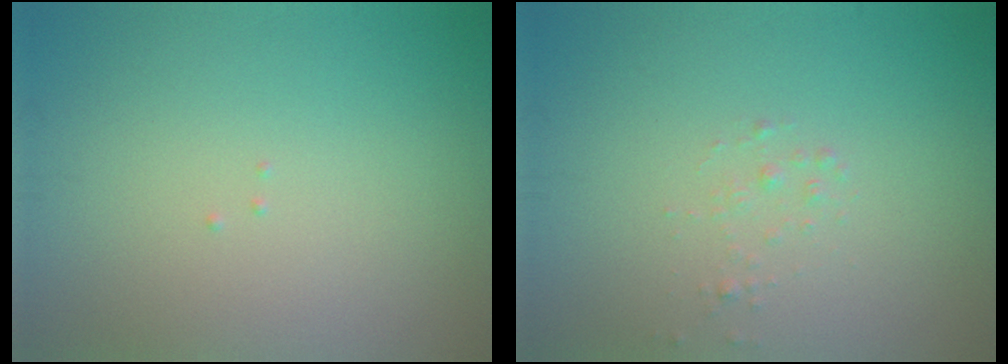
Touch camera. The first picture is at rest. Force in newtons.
{"total": 0.8, "press": 0.8, "slide": 0.0}